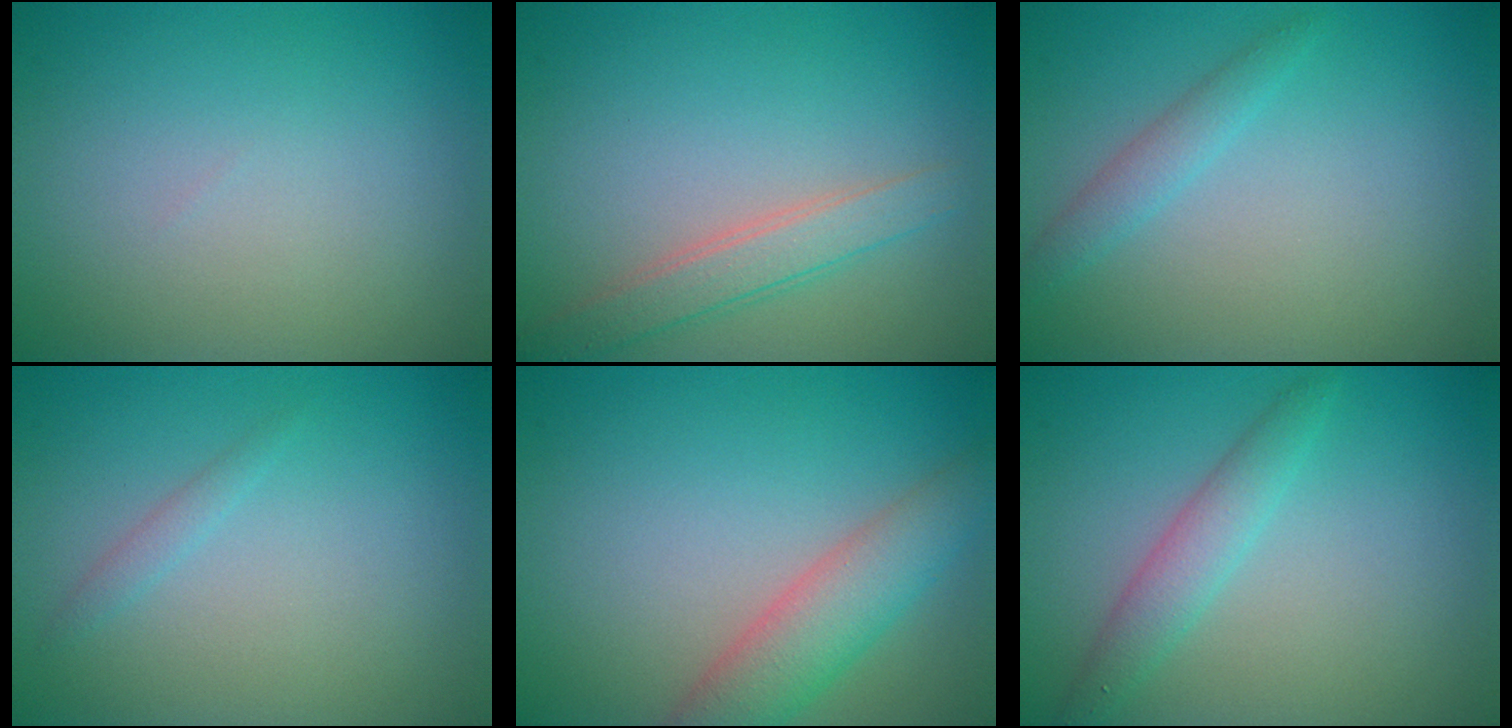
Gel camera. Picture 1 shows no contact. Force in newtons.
{"total": 2.7, "press": 2.7, "slide": 0.1}
{"total": 1.6, "press": 1.6, "slide": 0.0}
{"total": 0.9, "press": 0.9, "slide": 0.1}
{"total": 4.6, "press": 4.6, "slide": 0.3}
{"total": 2.4, "press": 2.4, "slide": 0.1}